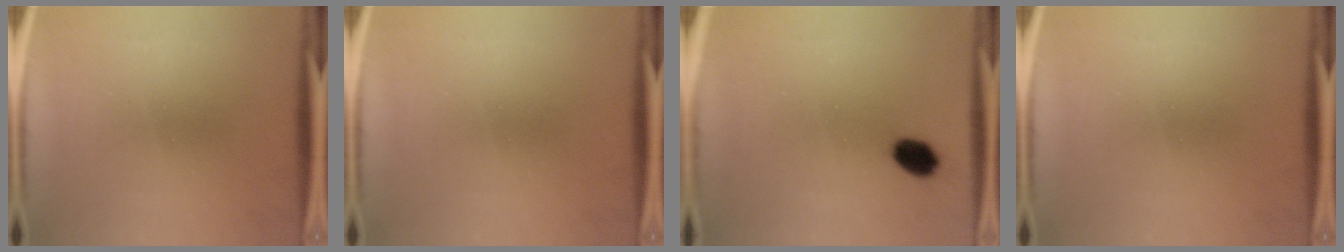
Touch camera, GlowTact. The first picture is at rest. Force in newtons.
{"total": 0.0}
{"total": 5.5}
{"total": 0.0}